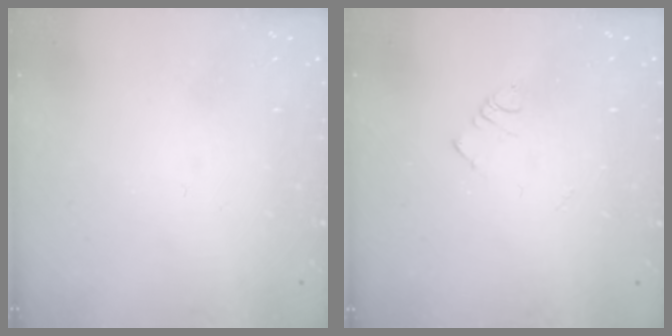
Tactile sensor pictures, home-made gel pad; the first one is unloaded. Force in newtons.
{"total": 3.9, "press": 3.9, "slide": 0.4}